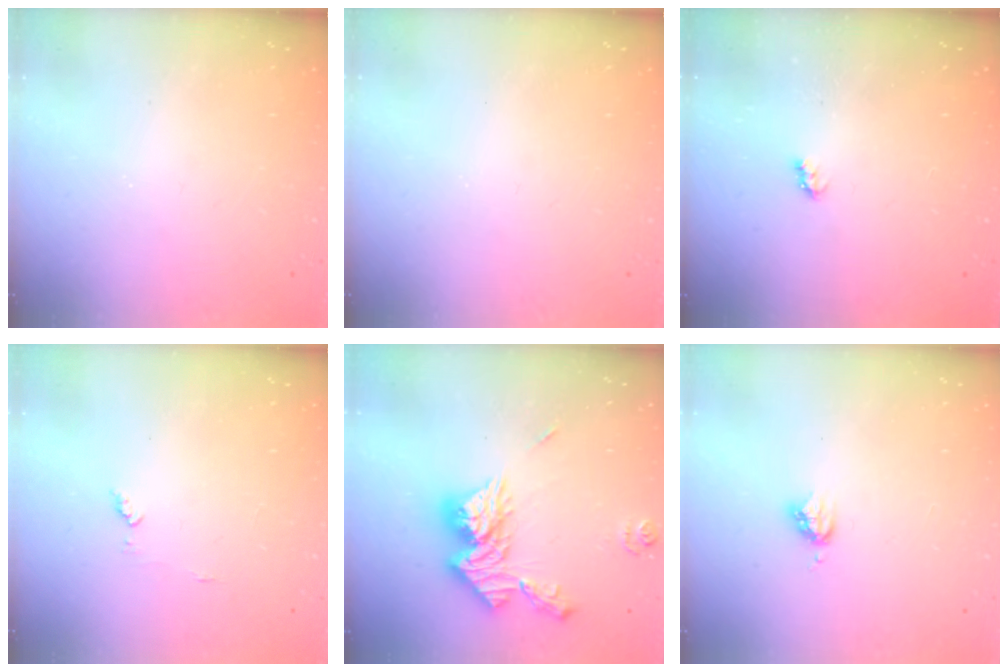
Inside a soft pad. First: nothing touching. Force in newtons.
{"total": 0.6, "press": 0.3, "slide": 0.5}
{"total": 2.6, "press": 2.6, "slide": 0.4}
{"total": 4.1, "press": 4.0, "slide": 0.8}
{"total": 15.3, "press": 15.2, "slide": 1.7}
{"total": 3.4, "press": 3.4, "slide": 0.4}